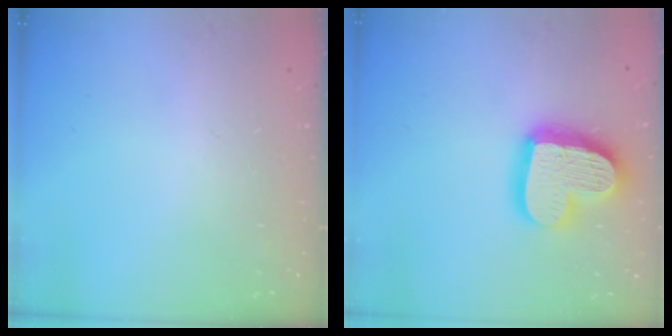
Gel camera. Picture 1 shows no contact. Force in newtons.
{"total": 20.5, "press": 20.4, "slide": 1.5}